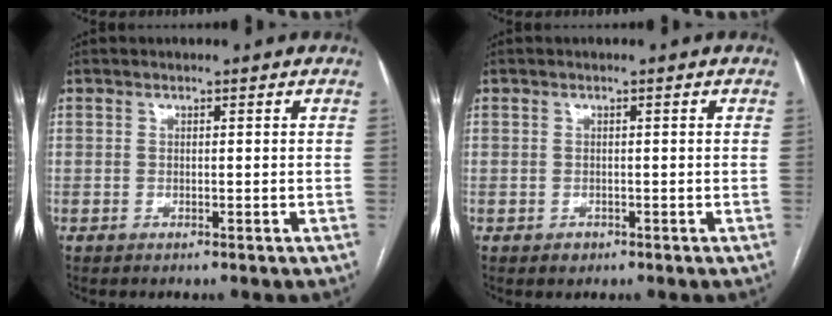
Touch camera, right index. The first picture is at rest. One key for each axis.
{"total": 1.2, "fx": -0.5, "fy": 1.1, "fz": 0.2, "tx": -0.002, "ty": 0.004, "tz": -0.005}